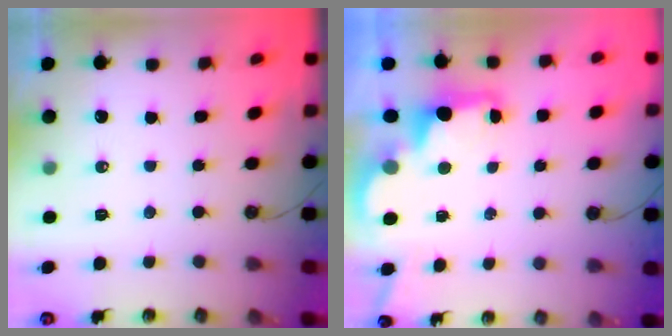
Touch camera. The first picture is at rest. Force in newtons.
{"total": 2.5, "press": 2.4, "slide": 0.8}